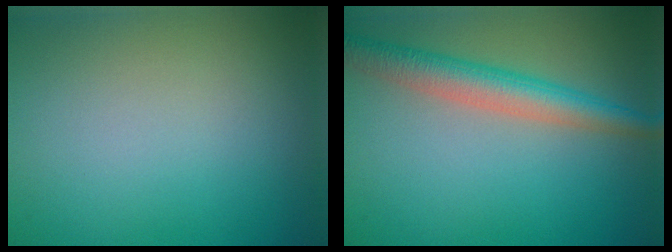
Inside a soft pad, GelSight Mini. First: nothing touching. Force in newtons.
{"total": 4.5, "press": 4.5, "slide": 0.2}